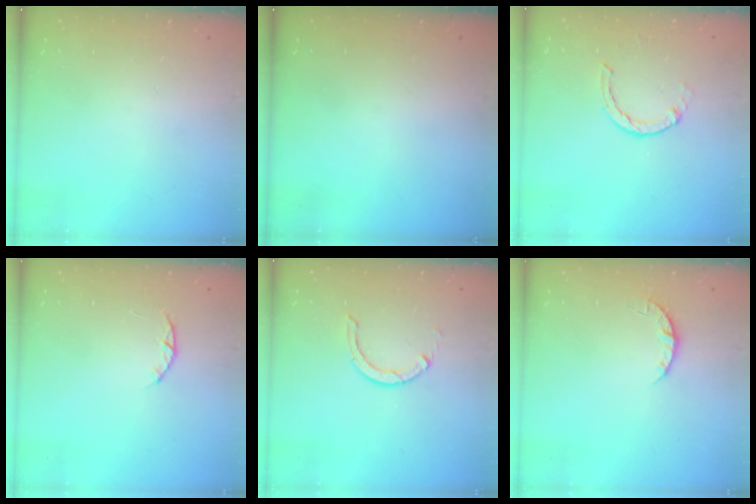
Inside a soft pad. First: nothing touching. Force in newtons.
{"total": 0.0}
{"total": 2.0, "press": 2.0, "slide": 0.2}
{"total": 3.0, "press": 3.0, "slide": 0.4}
{"total": 2.9, "press": 2.9, "slide": 0.4}
{"total": 3.2, "press": 3.2, "slide": 0.5}